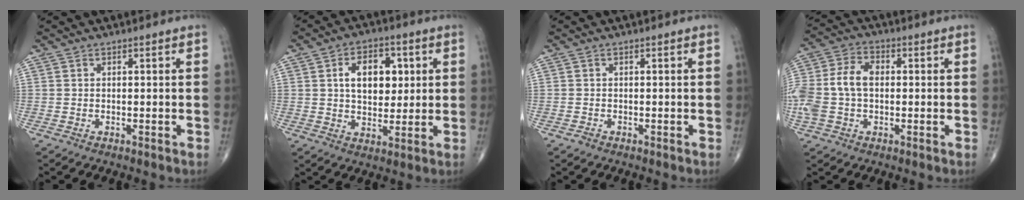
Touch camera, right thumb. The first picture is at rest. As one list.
[{"total": 10.5, "force": [2.4, 6.8, 7.7], "torque": [-0.086, -0.002, 0.040]}, {"total": 0.7, "force": [-0.5, 0.5, 0.2], "torque": [-0.004, 0.000, -0.013]}, {"total": 12.0, "force": [-0.3, 8.1, 8.8], "torque": [-0.197, 0.031, -0.007]}]